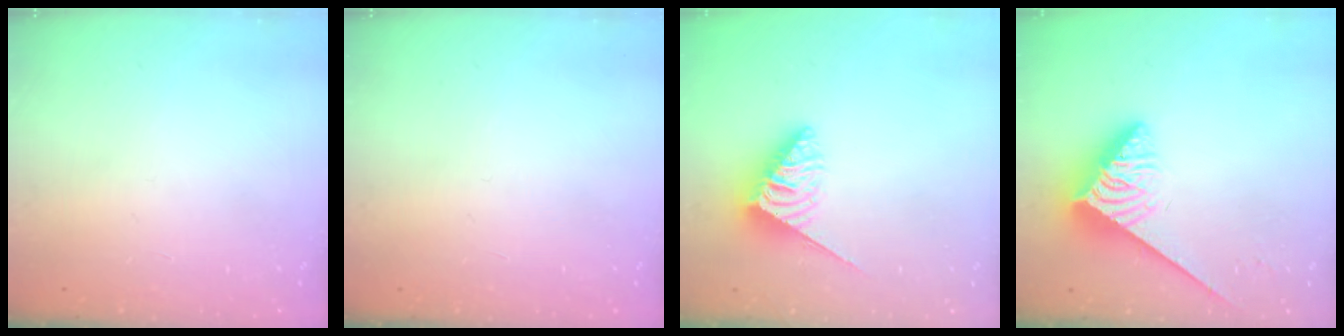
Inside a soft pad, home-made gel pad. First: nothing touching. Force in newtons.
{"total": 0.0}
{"total": 4.5, "press": 4.5, "slide": 0.2}
{"total": 4.0, "press": 3.9, "slide": 0.7}